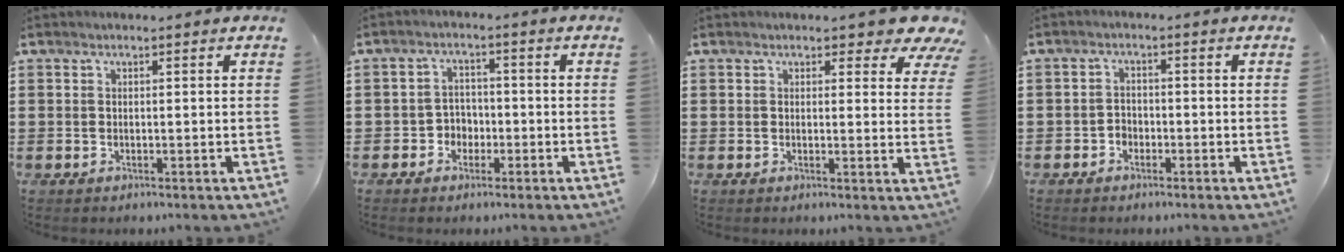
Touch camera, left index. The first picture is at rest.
{"total": 3.0, "force": [-1.7, 2.3, 0.7], "torque": [-0.024, 0.007, -0.040]}
{"total": 4.0, "force": [3.3, 1.4, 1.8], "torque": [-0.026, -0.014, 0.053]}
{"total": 1.8, "force": [-1.4, 1.2, 0.1], "torque": [-0.010, 0.002, -0.032]}